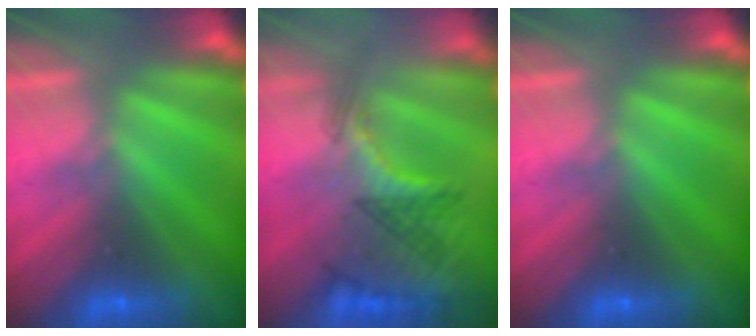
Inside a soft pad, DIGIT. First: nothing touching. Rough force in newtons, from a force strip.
{"total": 2.9}
{"total": 0.0}